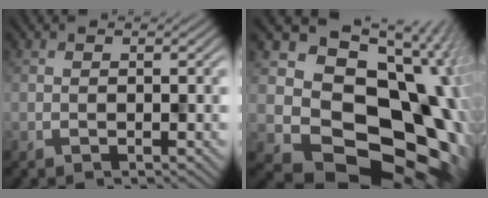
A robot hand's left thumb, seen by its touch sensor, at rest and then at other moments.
{"total": 18.0, "force": [-1.2, 14.3, 10.8], "torque": [-0.161, -0.060, 0.030]}